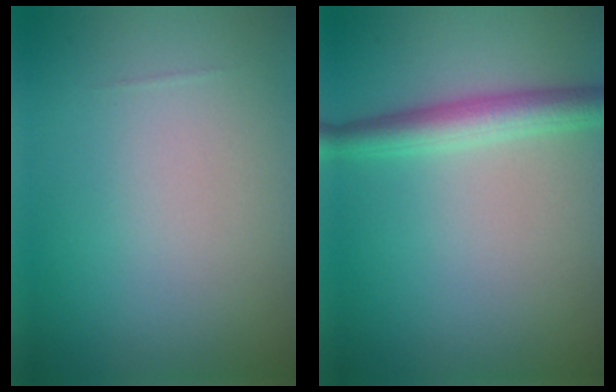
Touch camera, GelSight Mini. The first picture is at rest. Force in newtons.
{"total": 3.5, "press": 3.5, "slide": 0.1}